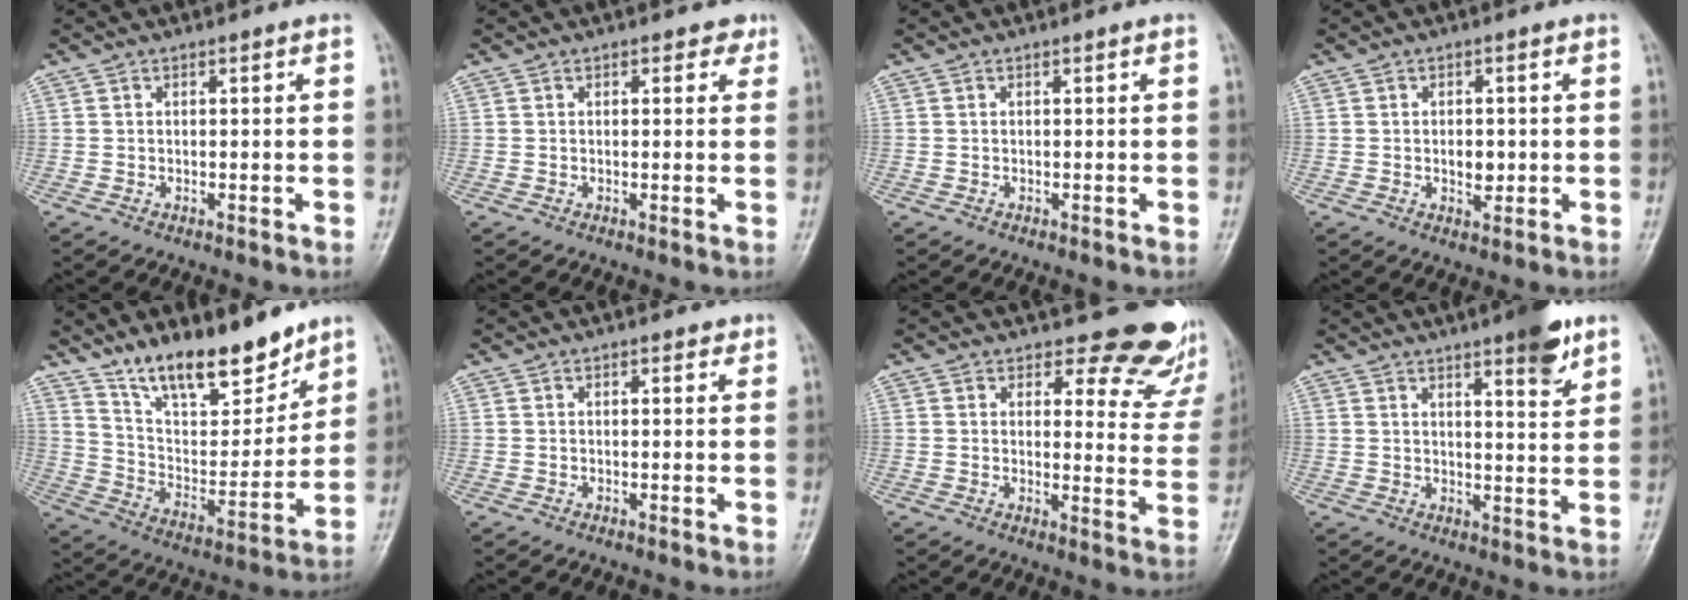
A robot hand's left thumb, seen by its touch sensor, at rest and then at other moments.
{"total": 1.9, "force": [1.1, 1.3, 0.8], "torque": [0.010, -0.002, 0.007]}
{"total": 0.0}
{"total": 3.5, "force": [-0.2, 2.2, 2.7], "torque": [-0.031, -0.001, -0.002]}
{"total": 17.1, "force": [13.1, 6.0, 9.2], "torque": [-0.103, -0.088, 0.232]}
{"total": 1.1, "force": [0.7, 0.6, 0.6], "torque": [0.001, -0.002, 0.004]}
{"total": 13.8, "force": [11.9, 5.3, 4.5], "torque": [0.004, -0.092, 0.119]}
{"total": 7.8, "force": [4.9, 1.6, 5.8], "torque": [-0.071, -0.028, 0.066]}